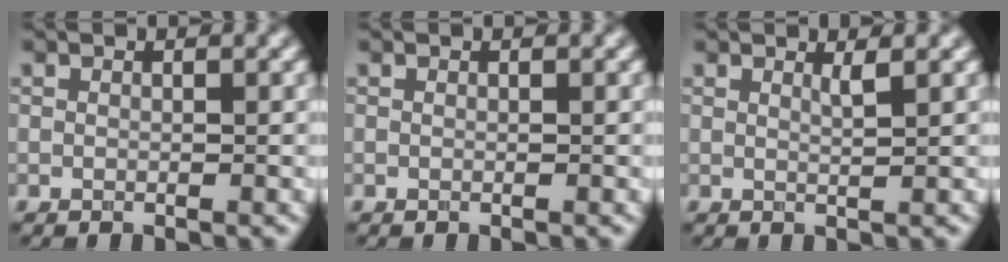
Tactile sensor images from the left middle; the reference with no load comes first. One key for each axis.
{"total": 0.0}
{"total": 0.6, "fx": 0.4, "fy": 0.0, "fz": 0.5, "tx": -0.006, "ty": 0.001, "tz": 0.012}